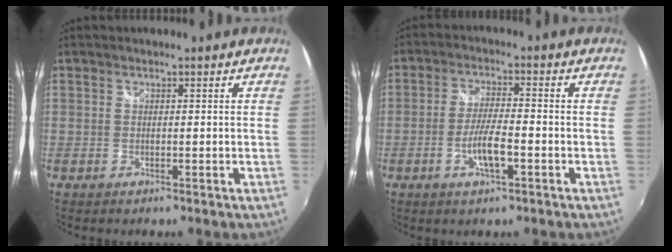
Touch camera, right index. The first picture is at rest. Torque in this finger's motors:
{"motor_torque": [0.13, -0.08, 0.29, 0.06]}